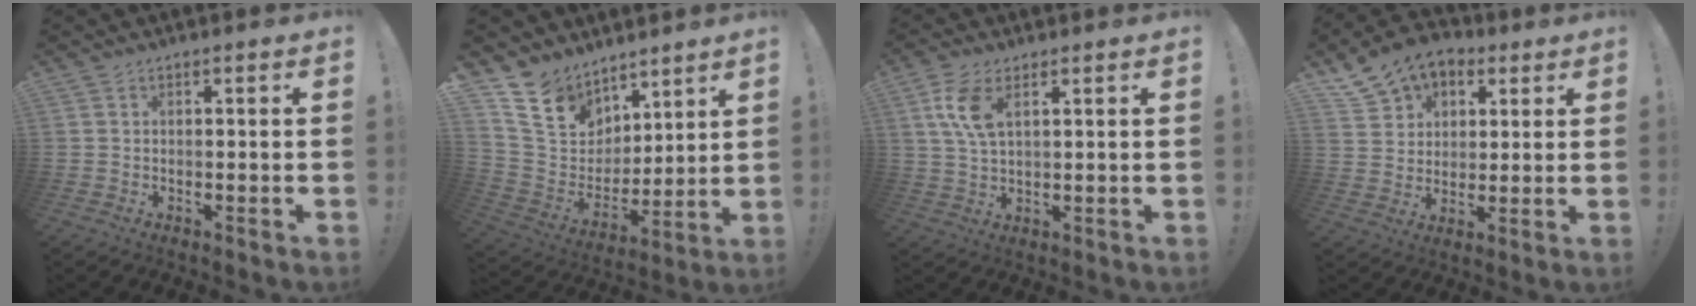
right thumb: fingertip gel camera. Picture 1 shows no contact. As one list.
[{"total": 13.1, "force": [9.4, 8.6, 3.0], "torque": [-0.078, -0.069, 0.187]}, {"total": 8.2, "force": [3.5, 3.9, 6.3], "torque": [-0.127, -0.008, 0.062]}, {"total": 11.1, "force": [6.4, 8.5, 3.5], "torque": [-0.059, -0.034, 0.130]}]